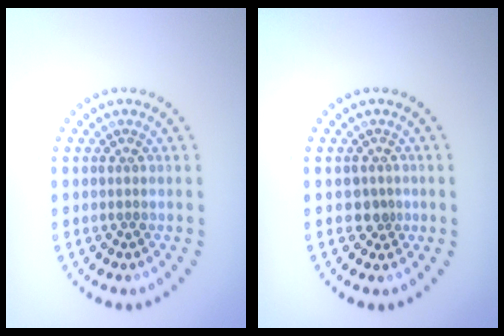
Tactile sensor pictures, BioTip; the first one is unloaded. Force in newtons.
{"total": 1.4, "press": 1.2, "slide": 0.9}